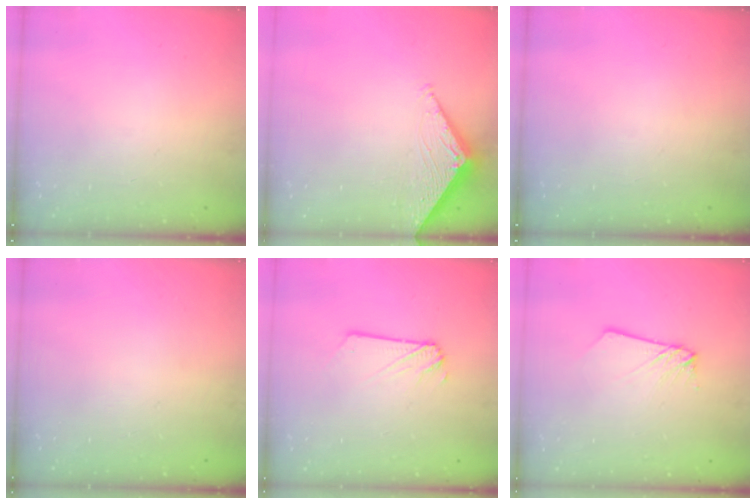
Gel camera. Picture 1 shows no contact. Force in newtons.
{"total": 2.8, "press": 2.8, "slide": 0.3}
{"total": 0.0}
{"total": 0.0}
{"total": 1.9, "press": 1.9, "slide": 0.3}
{"total": 2.6, "press": 2.6, "slide": 0.2}